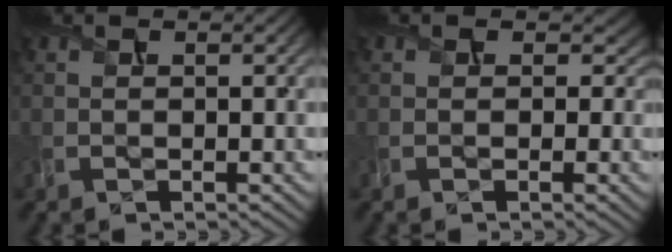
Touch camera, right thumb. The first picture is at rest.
{"total": 2.2, "force": [0.4, 2.0, 0.9], "torque": [-0.019, -0.012, 0.005]}